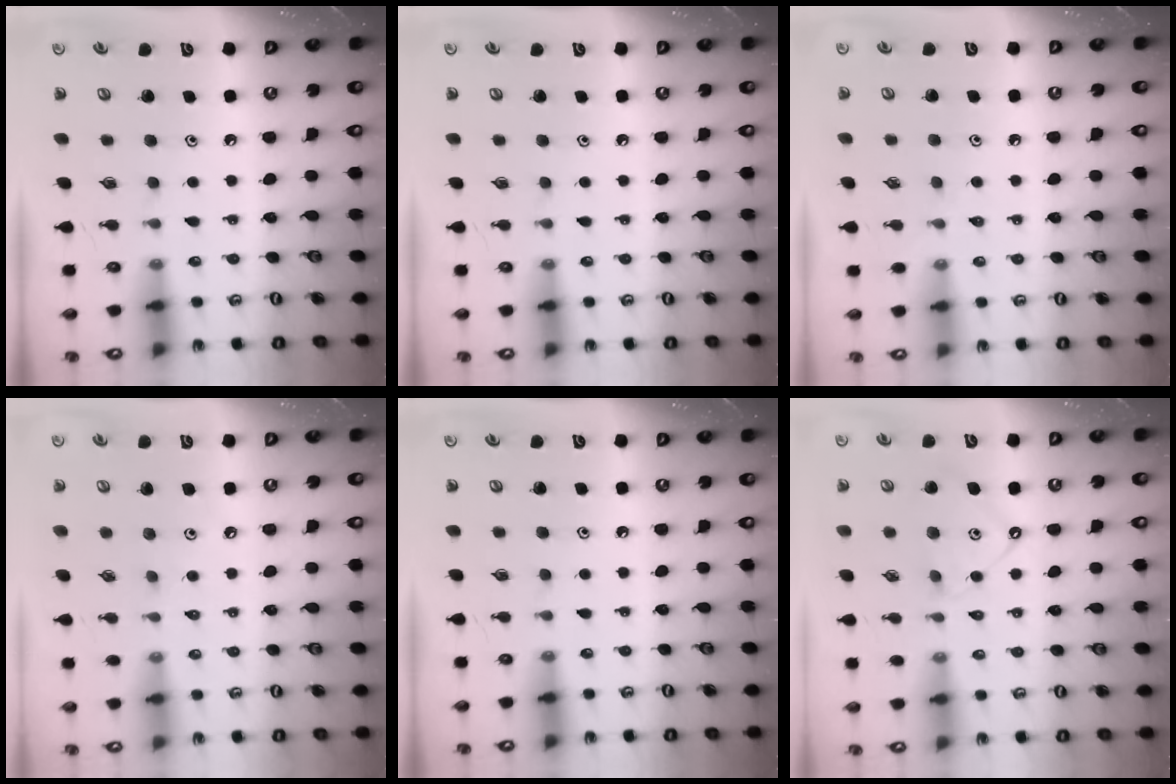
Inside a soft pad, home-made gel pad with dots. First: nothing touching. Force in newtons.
{"total": 0.0}
{"total": 3.5, "press": 3.4, "slide": 0.6}
{"total": 2.8, "press": 2.7, "slide": 0.6}
{"total": 0.0}
{"total": 8.4, "press": 8.3, "slide": 0.9}